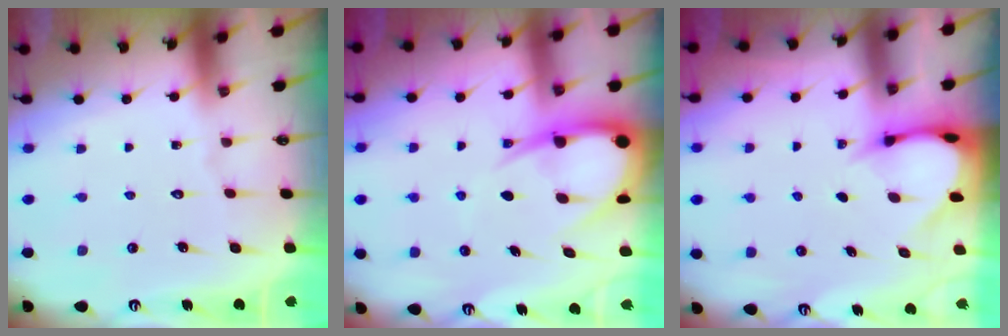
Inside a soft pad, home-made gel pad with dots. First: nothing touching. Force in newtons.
{"total": 10.1, "press": 10.1, "slide": 1.1}
{"total": 3.6, "press": 3.5, "slide": 0.3}